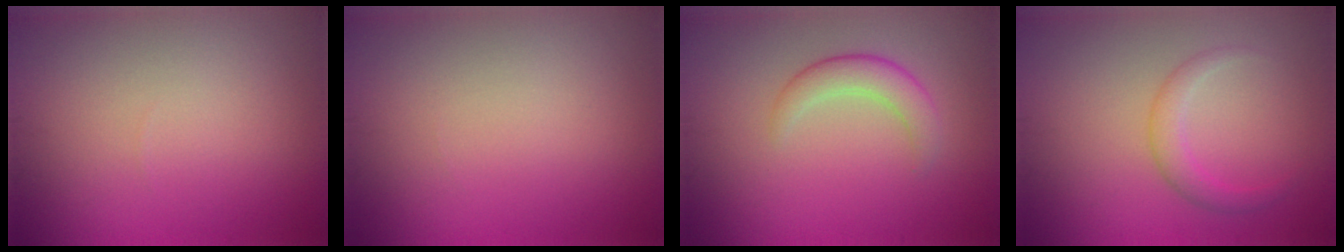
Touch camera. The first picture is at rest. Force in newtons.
{"total": 0.0}
{"total": 2.1, "press": 2.0, "slide": 0.2}
{"total": 1.5, "press": 1.5, "slide": 0.1}